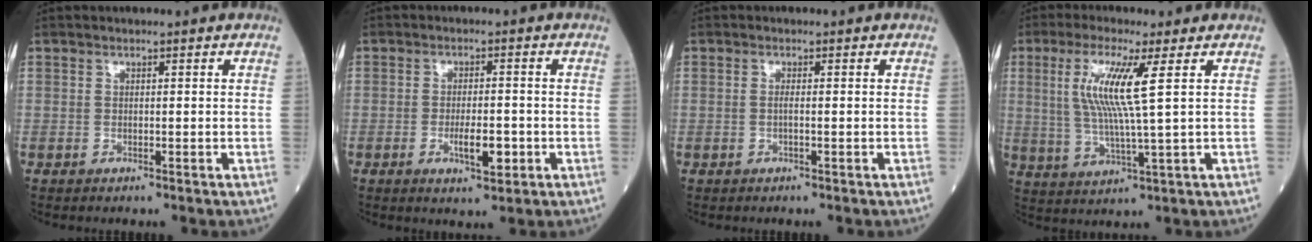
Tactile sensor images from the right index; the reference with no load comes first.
{"total": 4.7, "force": [-1.5, 1.2, 4.2], "torque": [-0.072, -0.001, -0.021]}
{"total": 0.8, "force": [-0.2, -0.1, 0.8], "torque": [-0.016, 0.001, -0.006]}
{"total": 9.1, "force": [2.5, -0.5, 8.7], "torque": [-0.183, -0.003, 0.047]}